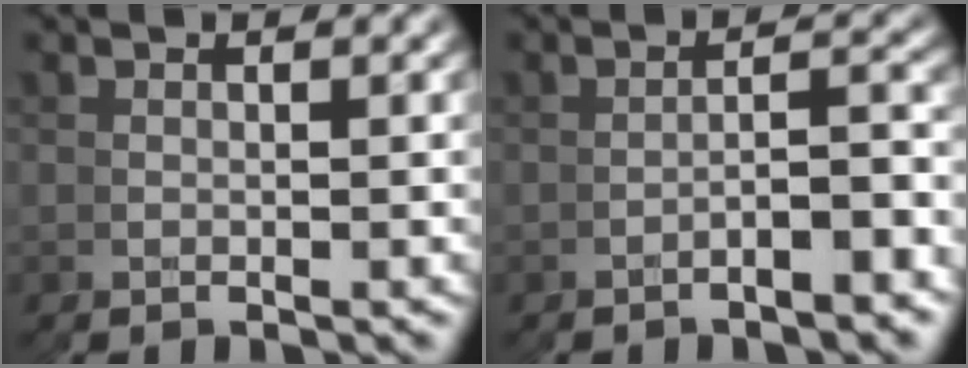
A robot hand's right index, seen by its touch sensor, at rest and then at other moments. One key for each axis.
{"total": 2.5, "fx": -2.0, "fy": -0.6, "fz": 1.4, "tx": -0.013, "ty": 0.009, "tz": -0.039}